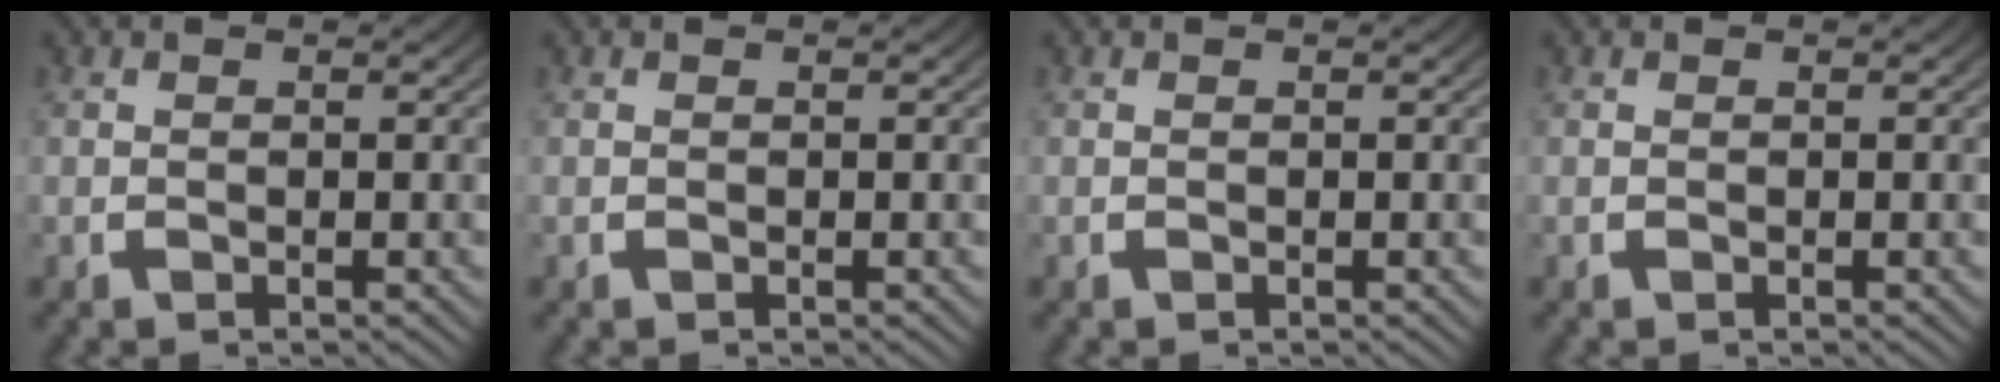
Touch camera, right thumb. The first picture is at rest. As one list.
[{"total": 0.0}, {"total": 0.0}, {"total": 0.0}]